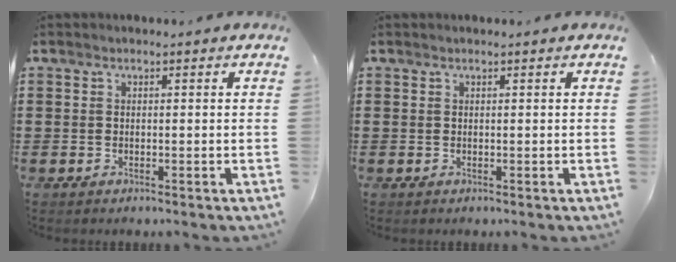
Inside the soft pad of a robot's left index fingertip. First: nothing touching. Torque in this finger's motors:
{"motor_torque": [-0.18, 0.27, -0.01, -0.01]}